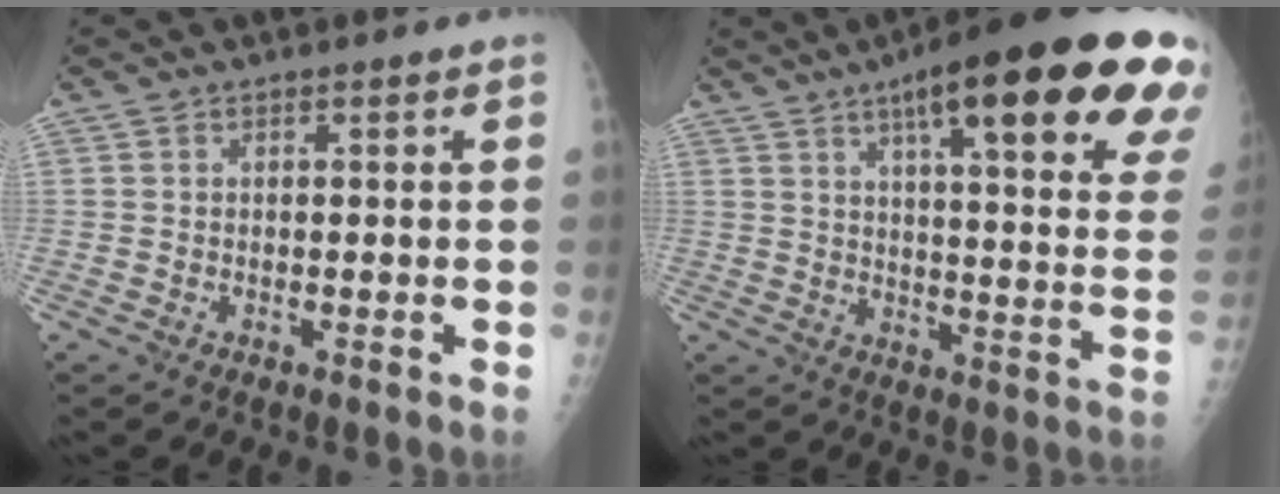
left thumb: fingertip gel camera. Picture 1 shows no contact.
{"total": 28.0, "force": [15.7, 6.0, 22.4], "torque": [-0.251, -0.026, 0.207]}